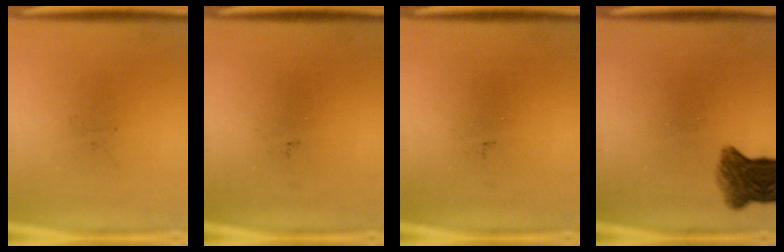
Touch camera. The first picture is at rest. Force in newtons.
{"total": 0.0}
{"total": 0.0}
{"total": 6.2}